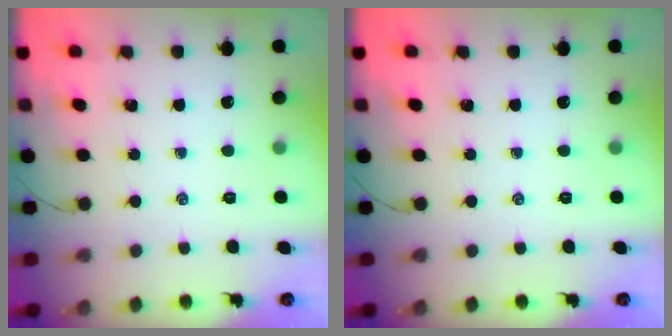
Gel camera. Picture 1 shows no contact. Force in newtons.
{"total": 0.0}